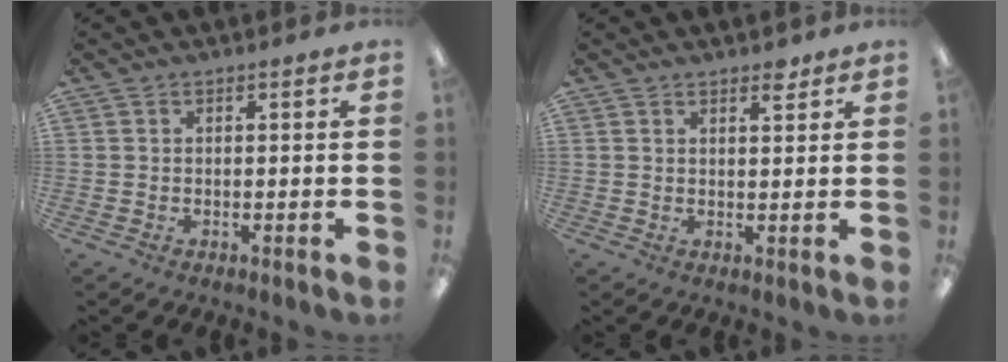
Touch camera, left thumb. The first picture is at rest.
{"total": 2.6, "force": [2.2, 0.9, 1.1], "torque": [0.001, -0.012, 0.035]}